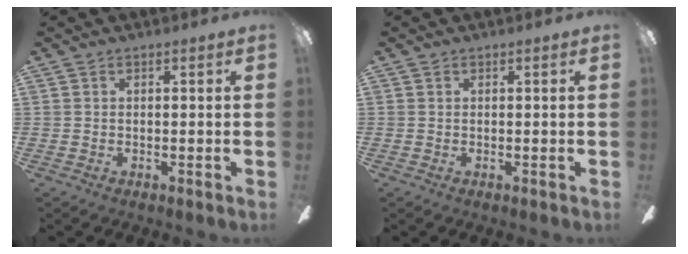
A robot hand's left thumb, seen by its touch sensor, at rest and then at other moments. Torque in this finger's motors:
{"motor_torque": [0.00, 0.00, -0.06, 0.06, 0.00]}